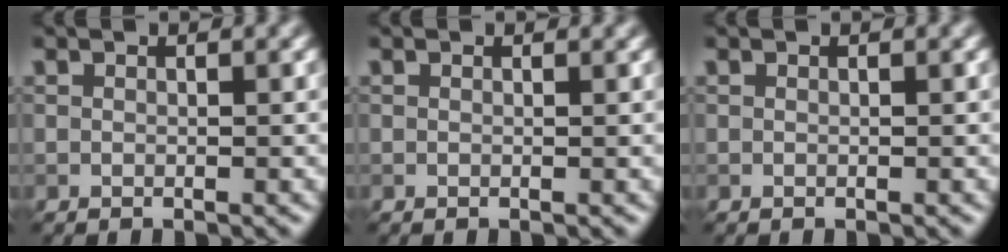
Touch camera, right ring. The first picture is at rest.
{"total": 0.6, "force": [0.6, 0.2, 0.1], "torque": [-0.005, -0.001, 0.010]}
{"total": 0.0}